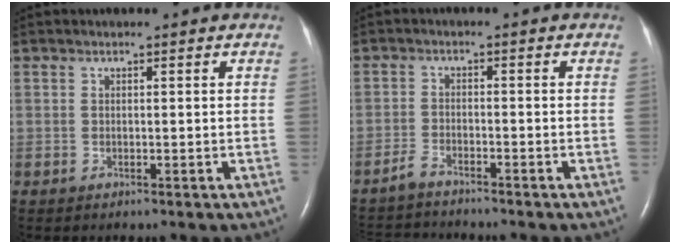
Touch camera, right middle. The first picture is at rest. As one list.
[{"total": 4.1, "force": [-4.0, 0.2, 0.9], "torque": [-0.023, -0.016, -0.070]}]